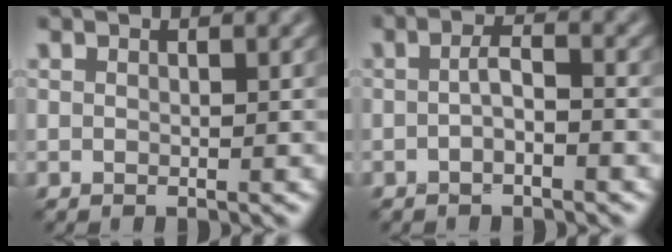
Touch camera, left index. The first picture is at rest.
{"total": 1.8, "force": [-0.6, 0.3, 1.7], "torque": [-0.033, 0.003, -0.015]}